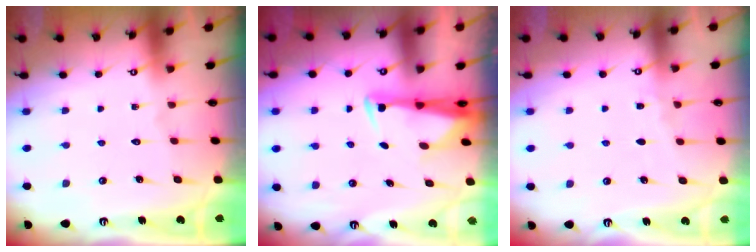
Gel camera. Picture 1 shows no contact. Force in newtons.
{"total": 2.8, "press": 2.6, "slide": 0.9}
{"total": 2.9, "press": 2.8, "slide": 0.5}